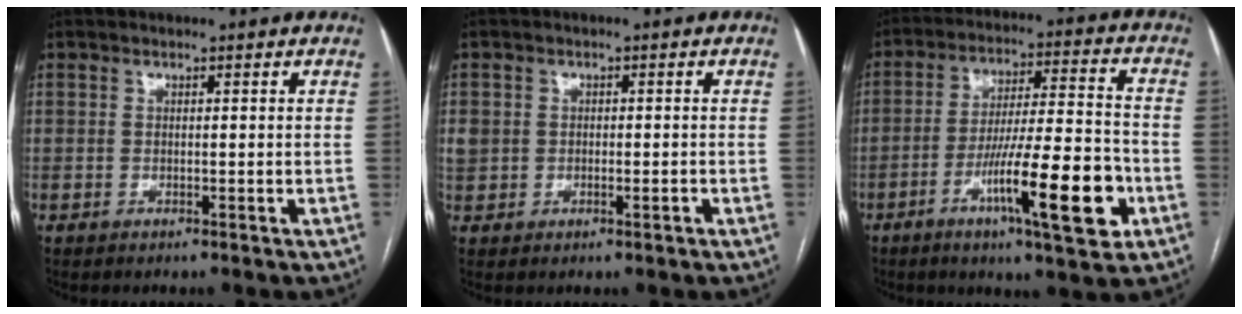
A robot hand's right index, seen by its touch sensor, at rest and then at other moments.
{"total": 3.6, "force": [-0.5, 2.9, 1.9], "torque": [-0.042, 0.015, 0.002]}
{"total": 15.7, "force": [-6.3, 1.5, 14.3], "torque": [-0.236, -0.005, -0.098]}